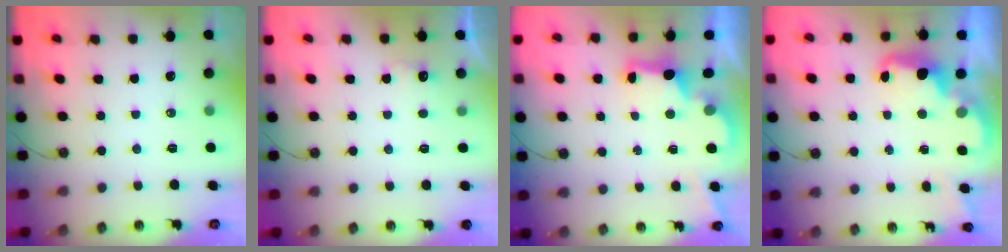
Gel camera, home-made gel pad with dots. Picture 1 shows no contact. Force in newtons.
{"total": 4.6, "press": 4.4, "slide": 1.1}
{"total": 2.8, "press": 2.7, "slide": 0.9}
{"total": 2.7, "press": 2.6, "slide": 0.7}